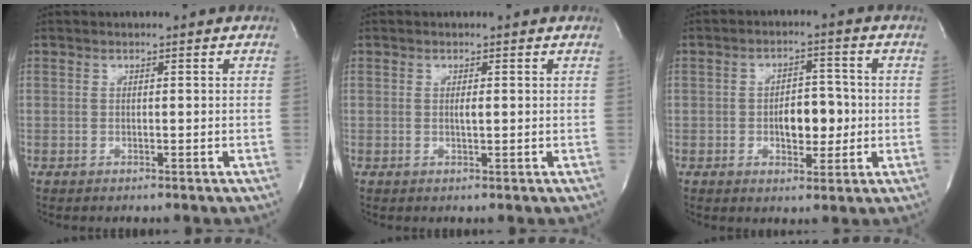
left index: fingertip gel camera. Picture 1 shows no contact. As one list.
[{"total": 0.9, "force": [0.1, 0.1, 0.8], "torque": [-0.020, -0.002, 0.002]}, {"total": 5.9, "force": [-0.7, 3.2, 5.0], "torque": [-0.075, 0.008, -0.008]}]